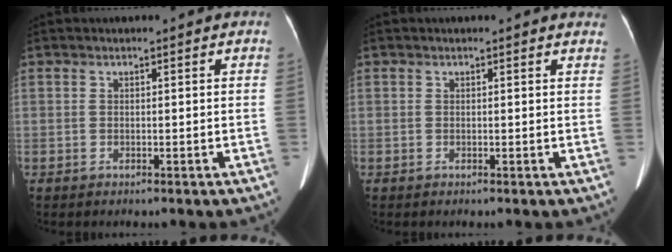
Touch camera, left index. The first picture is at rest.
{"total": 1.8, "force": [1.7, 0.5, 0.3], "torque": [-0.004, -0.004, -0.001]}